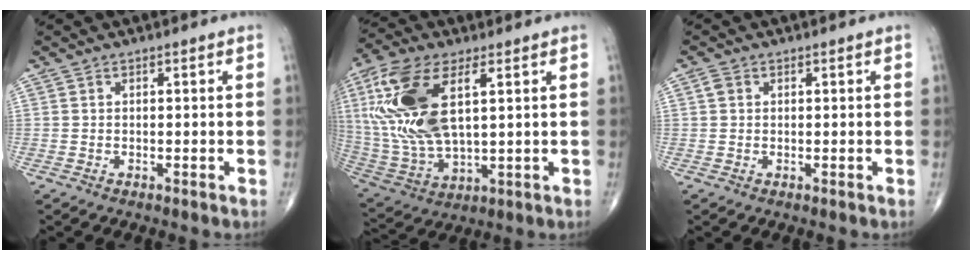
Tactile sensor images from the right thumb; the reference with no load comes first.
{"total": 20.1, "force": [4.9, 9.1, 17.2], "torque": [-0.381, -0.013, 0.098]}
{"total": 1.3, "force": [0.4, 1.1, 0.6], "torque": [-0.011, 0.005, 0.006]}